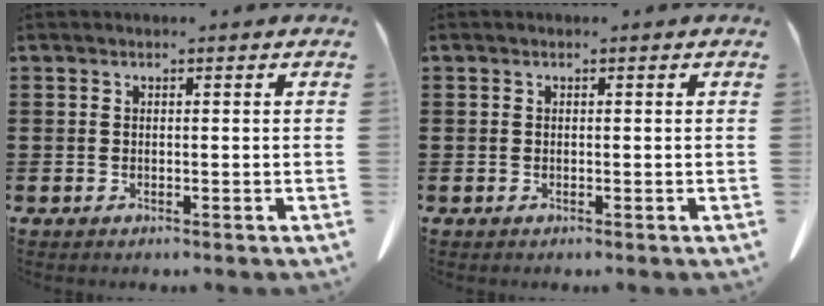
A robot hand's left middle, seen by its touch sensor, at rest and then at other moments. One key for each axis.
{"total": 0.0}